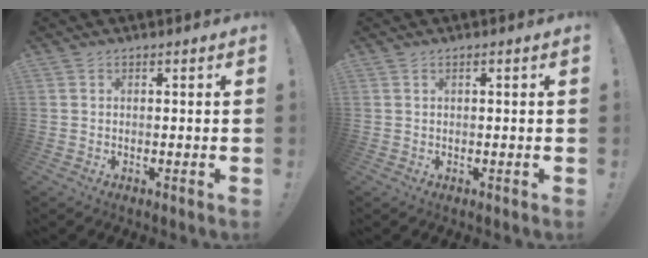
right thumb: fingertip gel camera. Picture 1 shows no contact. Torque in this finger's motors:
{"motor_torque": [0.07, 0.07, -0.01, 0.11, -0.05]}